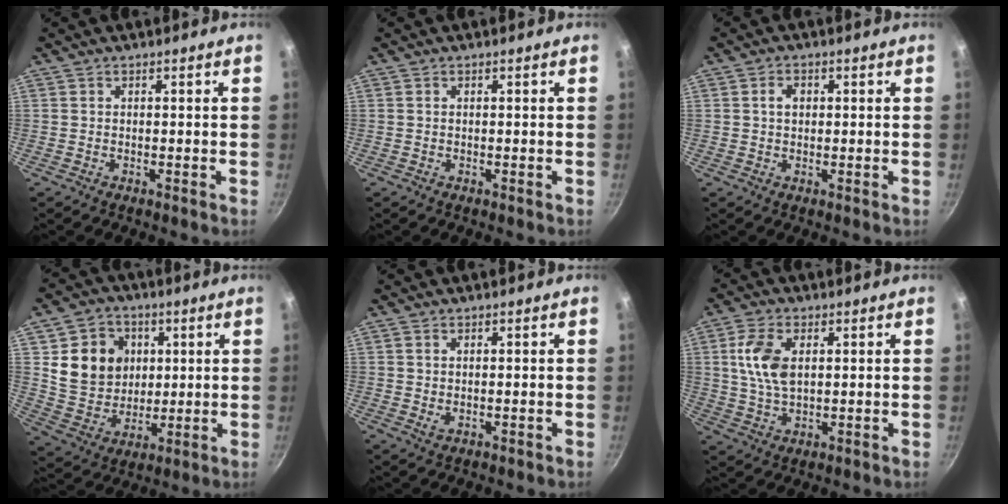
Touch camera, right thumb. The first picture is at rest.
{"total": 0.0}
{"total": 2.4, "force": [0.5, 1.8, 1.6], "torque": [-0.016, 0.004, 0.006]}
{"total": 13.5, "force": [3.3, 11.6, 6.0], "torque": [-0.074, -0.010, 0.067]}
{"total": 1.0, "force": [0.3, 0.5, 0.7], "torque": [-0.012, -0.003, 0.006]}
{"total": 8.8, "force": [2.0, 5.0, 7.0], "torque": [-0.130, -0.004, 0.039]}